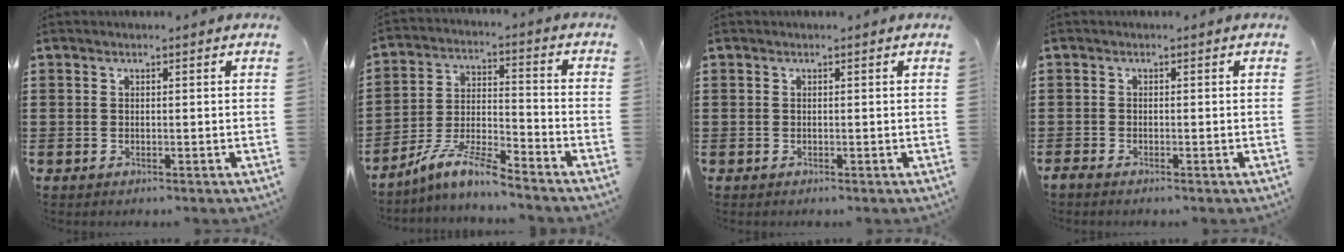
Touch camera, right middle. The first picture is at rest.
{"total": 8.5, "force": [-7.4, 0.7, 4.2], "torque": [-0.086, 0.004, -0.146]}
{"total": 0.0}
{"total": 0.7, "force": [-0.6, 0.1, 0.2], "torque": [-0.007, -0.003, -0.012]}